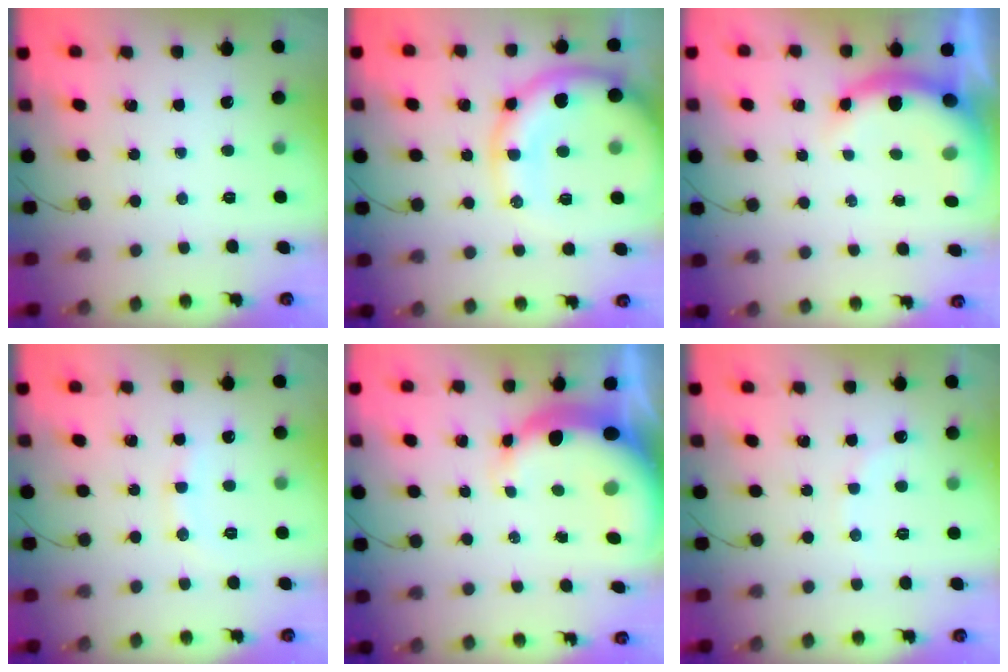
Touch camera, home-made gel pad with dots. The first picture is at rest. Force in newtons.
{"total": 18.3, "press": 18.1, "slide": 2.4}
{"total": 8.2, "press": 8.2, "slide": 0.9}
{"total": 6.4, "press": 6.3, "slide": 1.3}
{"total": 10.1, "press": 9.8, "slide": 2.6}
{"total": 4.8, "press": 4.6, "slide": 1.3}